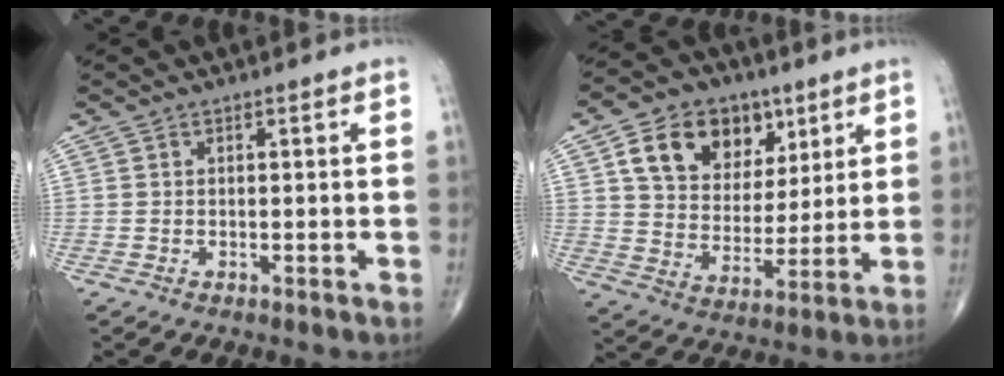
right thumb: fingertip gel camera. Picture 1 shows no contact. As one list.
[{"total": 16.2, "force": [7.3, 11.7, 8.5], "torque": [-0.106, -0.017, 0.130]}]